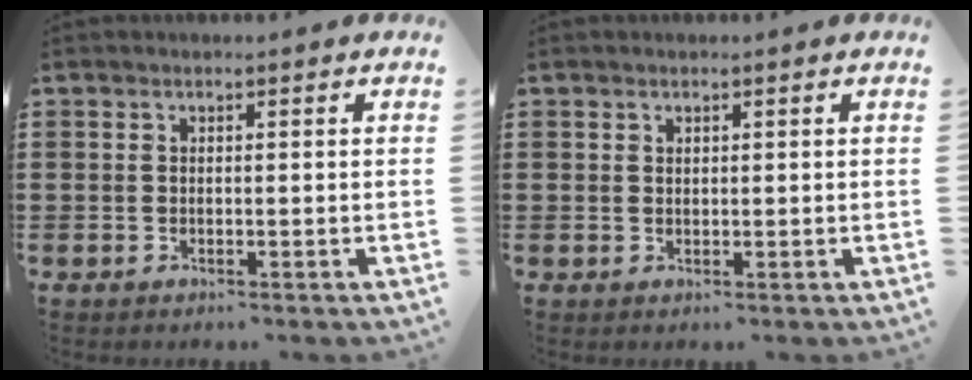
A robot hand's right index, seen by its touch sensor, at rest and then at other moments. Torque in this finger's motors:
{"motor_torque": [-0.93, 1.22, 0.00, 0.00]}